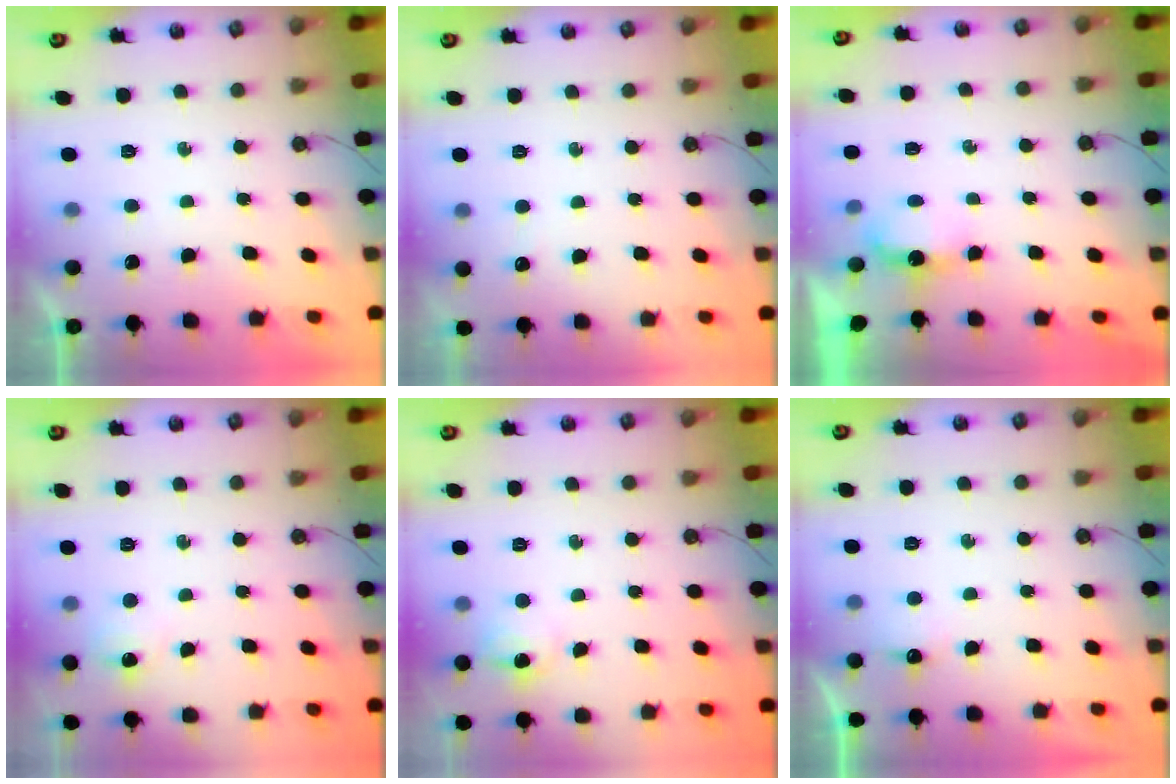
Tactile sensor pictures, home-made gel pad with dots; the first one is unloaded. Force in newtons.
{"total": 12.4, "press": 2.6, "slide": 12.1}
{"total": 3.4, "press": 3.4, "slide": 0.5}
{"total": 5.7, "press": 5.6, "slide": 0.8}
{"total": 8.7, "press": 8.7, "slide": 0.2}
{"total": 5.4, "press": 5.3, "slide": 1.2}